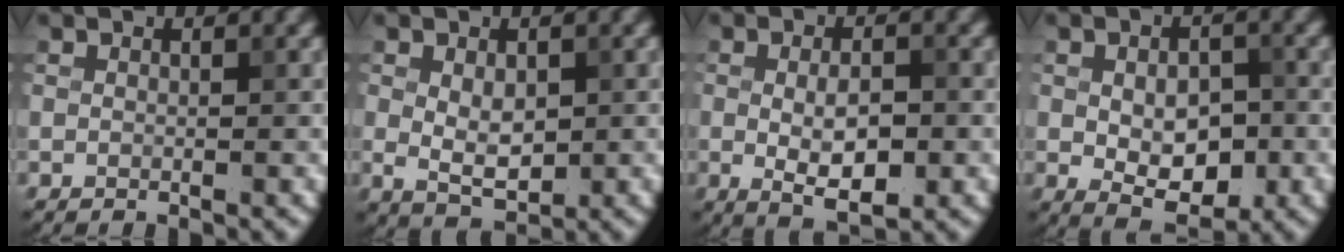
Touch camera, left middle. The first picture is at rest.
{"total": 3.4, "force": [0.1, 2.0, 2.7], "torque": [-0.047, -0.003, 0.007]}
{"total": 4.6, "force": [-0.6, 2.0, 4.1], "torque": [-0.069, -0.005, -0.007]}
{"total": 5.5, "force": [-0.9, 3.2, 4.5], "torque": [-0.078, -0.011, -0.008]}